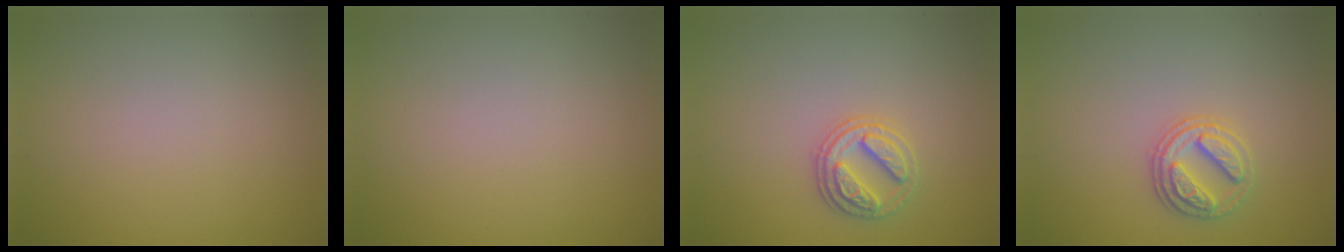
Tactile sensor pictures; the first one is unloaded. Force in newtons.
{"total": 0.0}
{"total": 2.6, "press": 2.6, "slide": 0.5}
{"total": 2.6, "press": 2.6, "slide": 0.5}